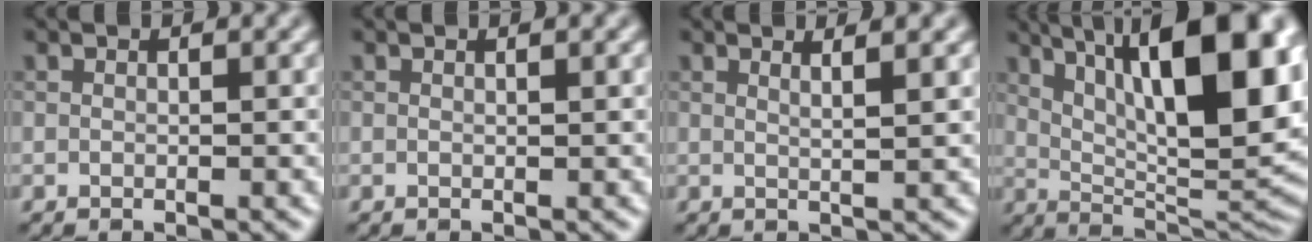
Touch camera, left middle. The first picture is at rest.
{"total": 0.5, "force": [0.0, 0.2, 0.5], "torque": [-0.002, 0.003, 0.000]}
{"total": 2.3, "force": [1.1, 0.7, 1.8], "torque": [-0.014, 0.015, -0.002]}
{"total": 15.4, "force": [5.7, 5.5, 13.2], "torque": [-0.178, 0.018, 0.101]}